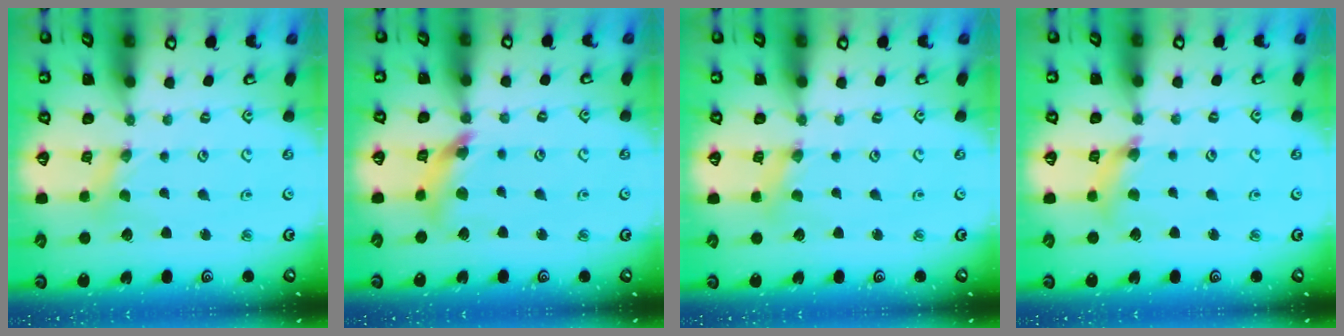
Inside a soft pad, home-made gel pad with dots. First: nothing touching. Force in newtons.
{"total": 12.0, "press": 11.9, "slide": 1.3}
{"total": 1.5, "press": 1.5, "slide": 0.1}
{"total": 6.4, "press": 6.4, "slide": 0.6}